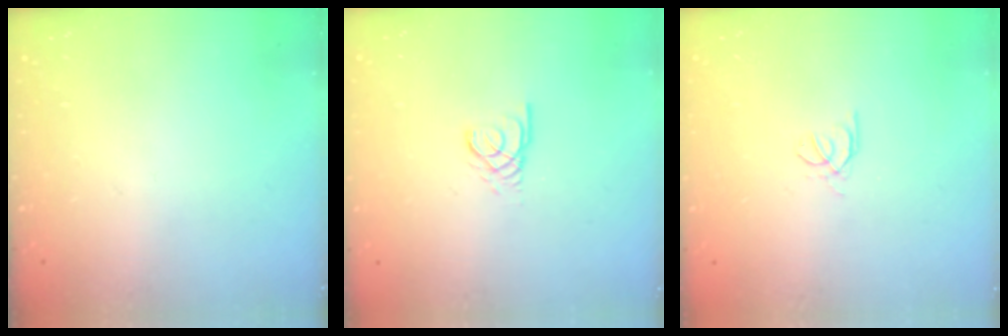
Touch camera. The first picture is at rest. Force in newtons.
{"total": 2.4, "press": 2.4, "slide": 0.3}
{"total": 0.6, "press": 0.4, "slide": 0.3}